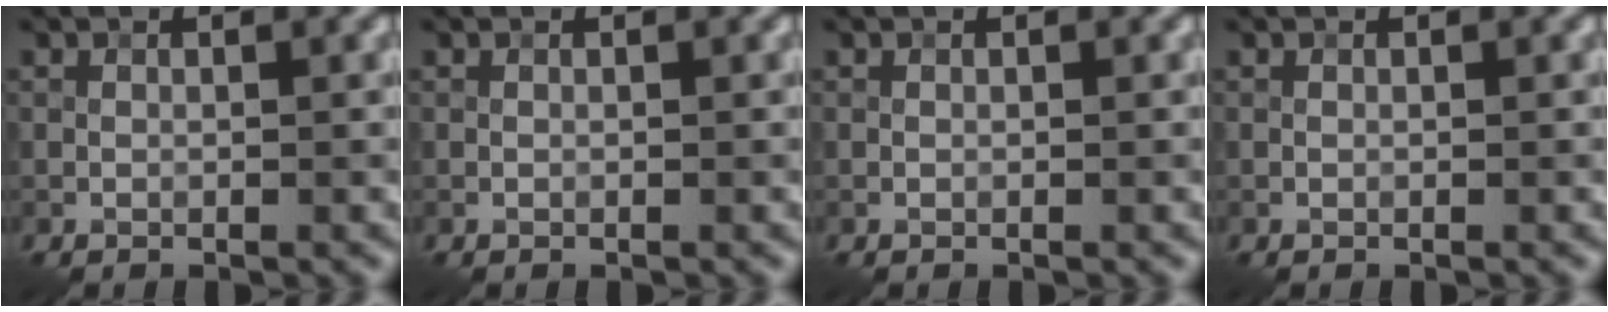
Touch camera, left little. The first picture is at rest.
{"total": 0.0}
{"total": 0.0}
{"total": 0.0}